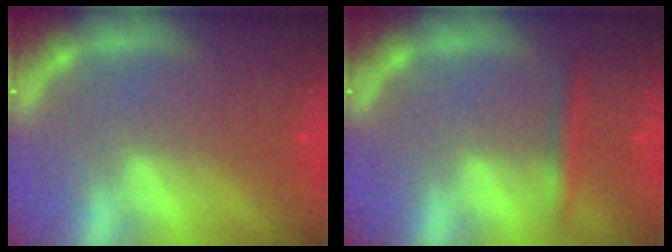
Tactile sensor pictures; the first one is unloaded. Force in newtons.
{"total": 1.9}